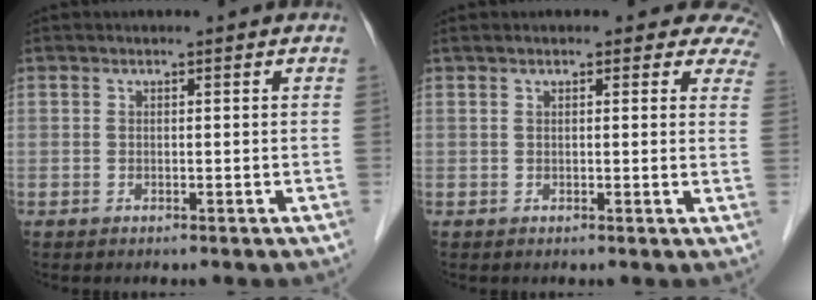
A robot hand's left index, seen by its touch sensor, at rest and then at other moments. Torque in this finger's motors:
{"motor_torque": [0.59, -0.76, 0.16, -0.01]}